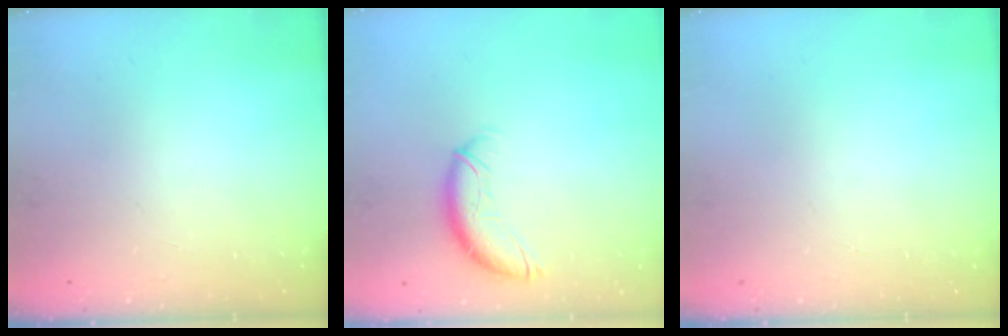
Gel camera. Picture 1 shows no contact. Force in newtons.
{"total": 10.5, "press": 10.5, "slide": 0.7}
{"total": 0.0}